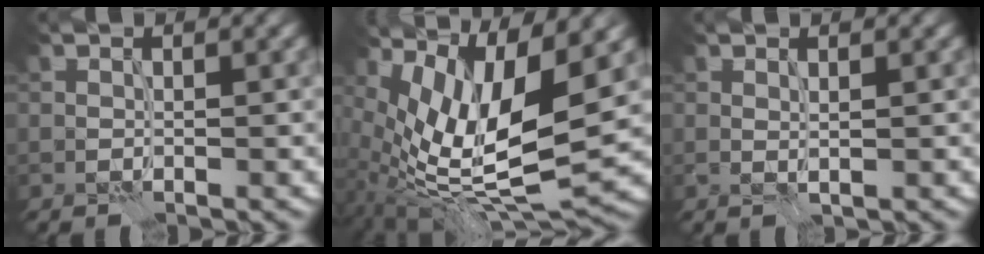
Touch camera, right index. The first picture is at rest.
{"total": 11.7, "force": [2.4, 3.8, 10.8], "torque": [-0.218, -0.006, 0.054]}
{"total": 0.6, "force": [0.3, -0.1, 0.5], "torque": [-0.012, -0.002, 0.006]}